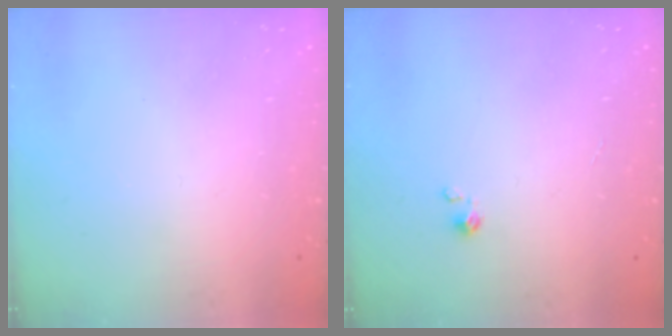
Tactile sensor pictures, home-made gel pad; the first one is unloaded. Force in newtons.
{"total": 0.0}